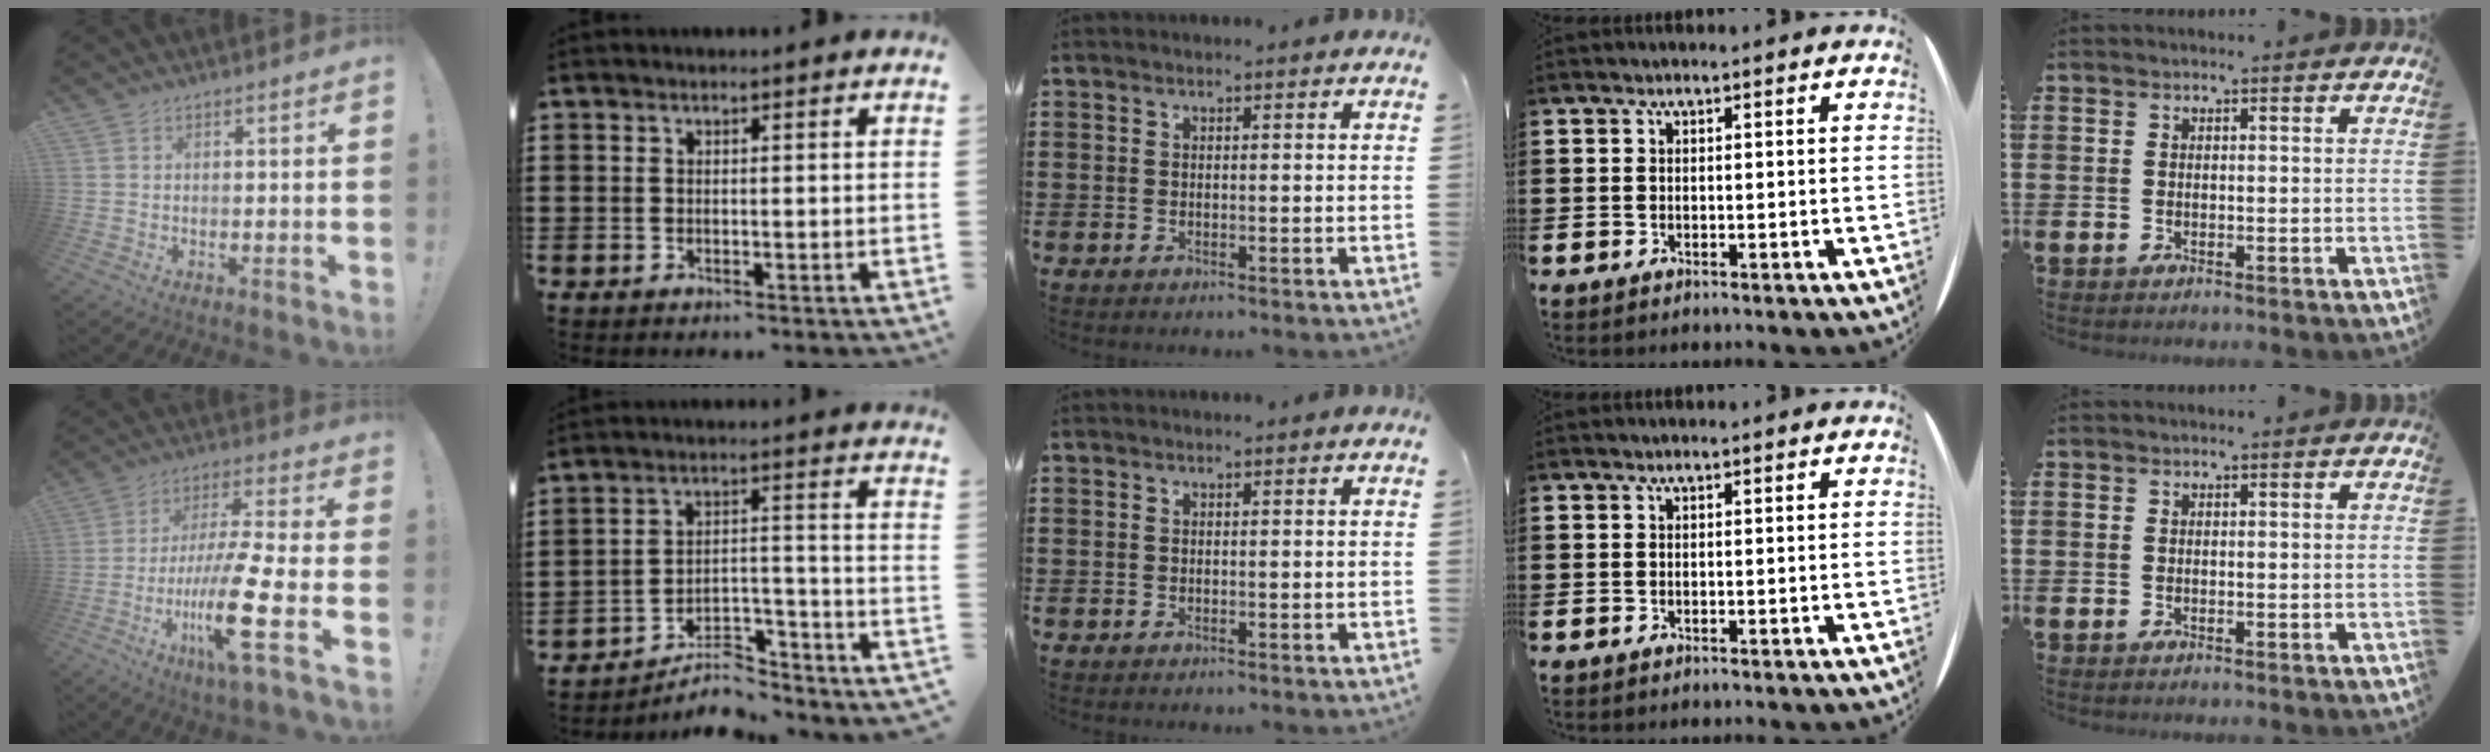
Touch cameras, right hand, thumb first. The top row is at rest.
{"thumb": {"total": 18.6, "force": [-6.5, 2.5, 17.2], "torque": [-0.323, 0.029, -0.106]}, "index": {"total": 6.0, "force": [-5.1, 1.7, 2.5], "torque": [-0.041, -0.002, -0.100]}}